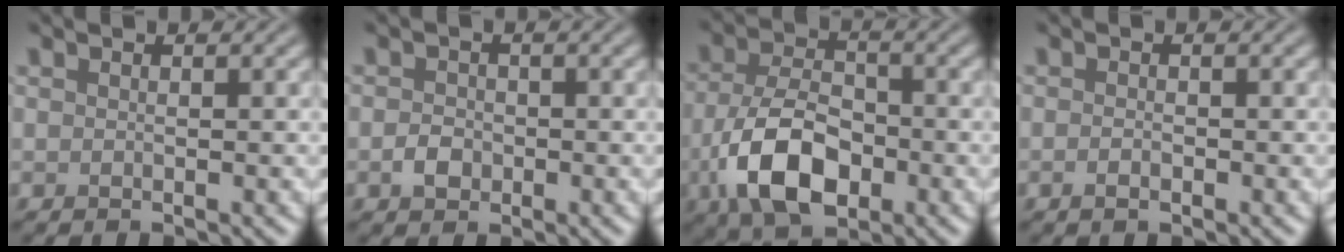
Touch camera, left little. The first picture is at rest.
{"total": 1.7, "force": [-0.5, 1.4, 0.8], "torque": [-0.014, 0.001, -0.015]}
{"total": 8.3, "force": [-3.1, 4.7, 6.0], "torque": [-0.124, -0.005, -0.065]}
{"total": 0.9, "force": [-0.4, 0.4, 0.7], "torque": [-0.013, -0.002, -0.007]}